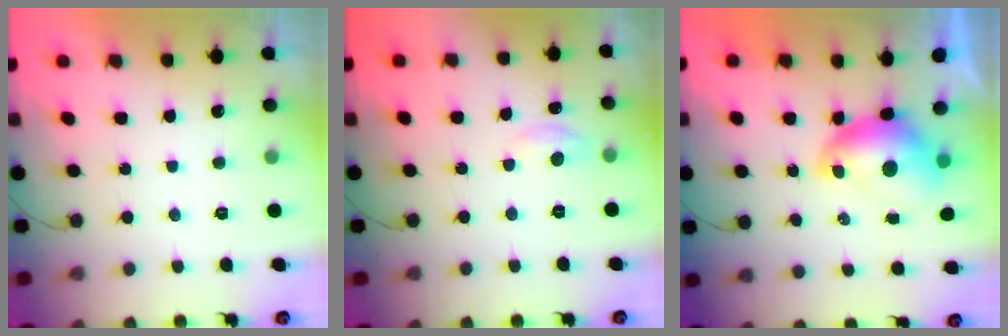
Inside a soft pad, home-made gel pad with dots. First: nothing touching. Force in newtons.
{"total": 2.7, "press": 2.7, "slide": 0.3}
{"total": 9.2, "press": 9.1, "slide": 0.9}